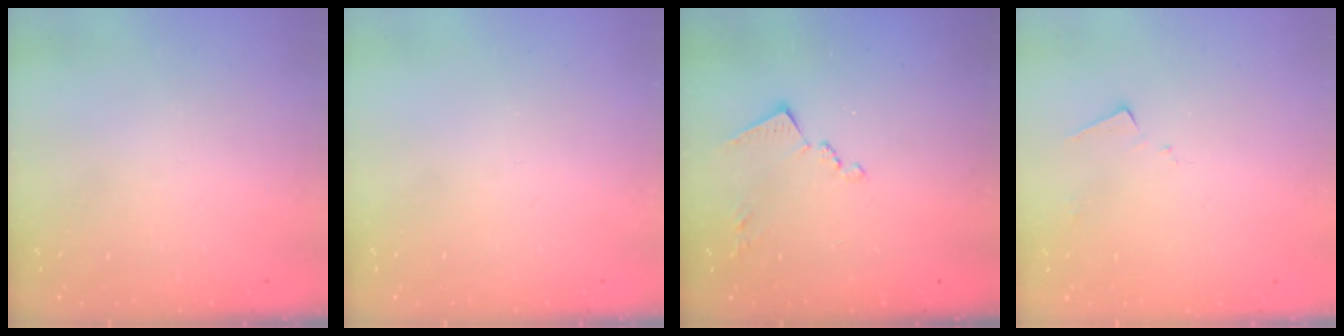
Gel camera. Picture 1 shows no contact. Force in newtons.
{"total": 0.0}
{"total": 9.1, "press": 9.1, "slide": 0.5}
{"total": 7.6, "press": 7.6, "slide": 0.2}